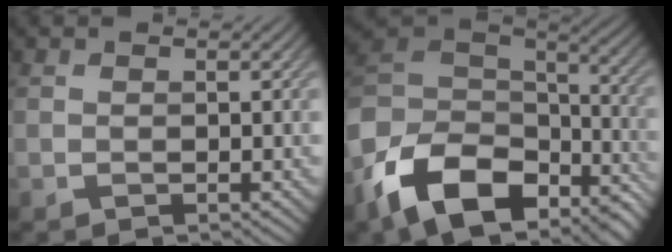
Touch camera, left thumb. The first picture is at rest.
{"total": 15.8, "force": [-7.5, 9.2, 10.4], "torque": [-0.259, -0.025, -0.124]}